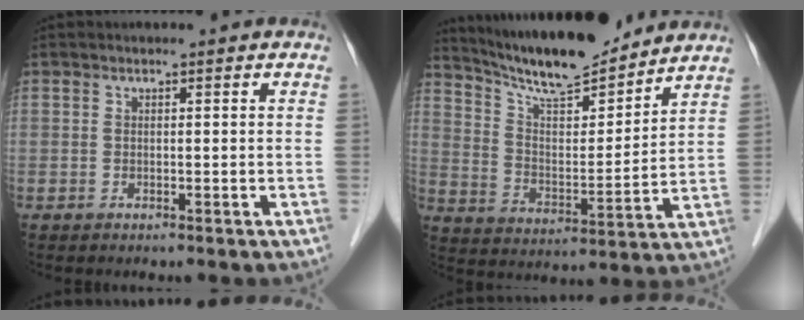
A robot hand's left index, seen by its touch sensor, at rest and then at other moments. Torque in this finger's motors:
{"motor_torque": [0.33, -0.21, 0.25, 0.07]}